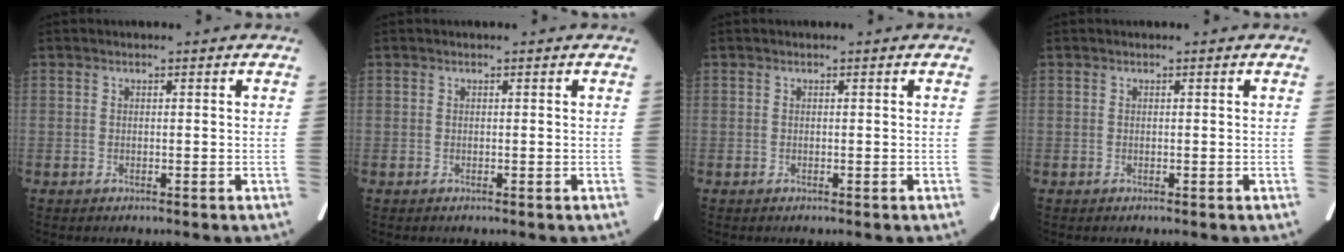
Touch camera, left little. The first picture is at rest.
{"total": 0.0}
{"total": 0.0}
{"total": 0.0}